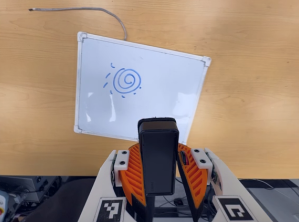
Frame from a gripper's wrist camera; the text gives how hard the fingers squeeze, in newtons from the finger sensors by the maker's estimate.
{"total": 7.6, "left": 6.8, "right": 8.5}